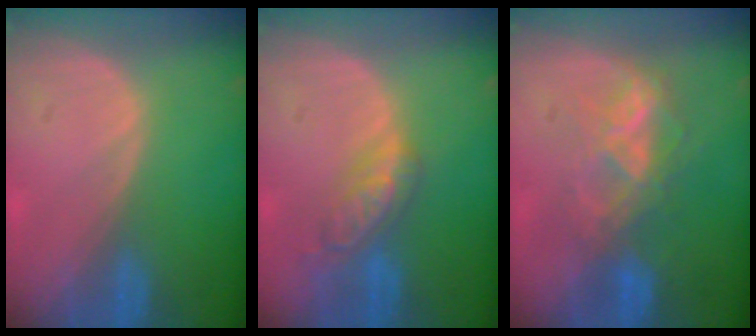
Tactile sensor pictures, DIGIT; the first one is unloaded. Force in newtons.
{"total": 5.9, "press": 5.1, "slide": 2.9}
{"total": 6.2, "press": 6.2, "slide": 0.8}